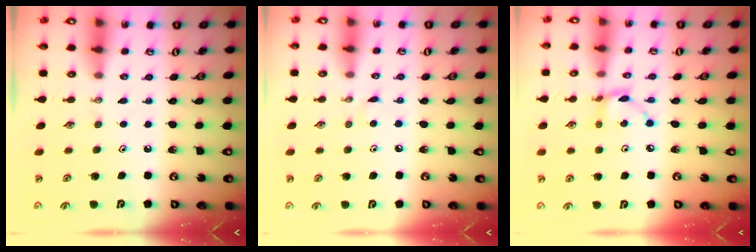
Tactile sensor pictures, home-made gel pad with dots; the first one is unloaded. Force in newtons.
{"total": 2.7, "press": 2.7, "slide": 0.4}
{"total": 5.3, "press": 5.3, "slide": 0.3}